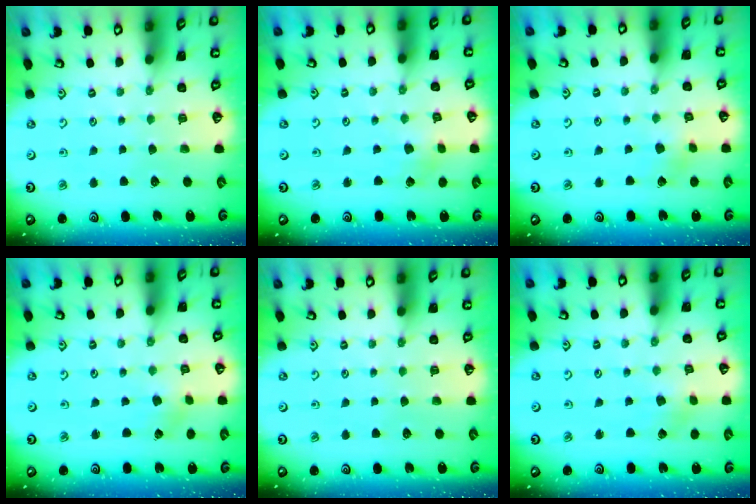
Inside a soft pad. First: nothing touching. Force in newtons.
{"total": 1.7, "press": 1.7, "slide": 0.2}
{"total": 2.6, "press": 2.5, "slide": 0.8}
{"total": 0.6, "press": 0.6, "slide": 0.1}
{"total": 0.0}
{"total": 1.7, "press": 1.7, "slide": 0.3}